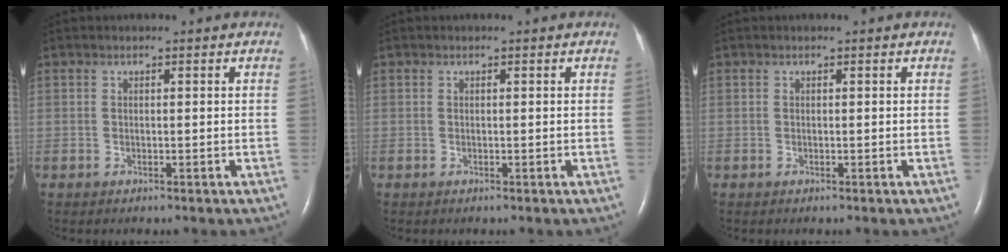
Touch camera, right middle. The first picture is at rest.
{"total": 0.0}
{"total": 0.0}